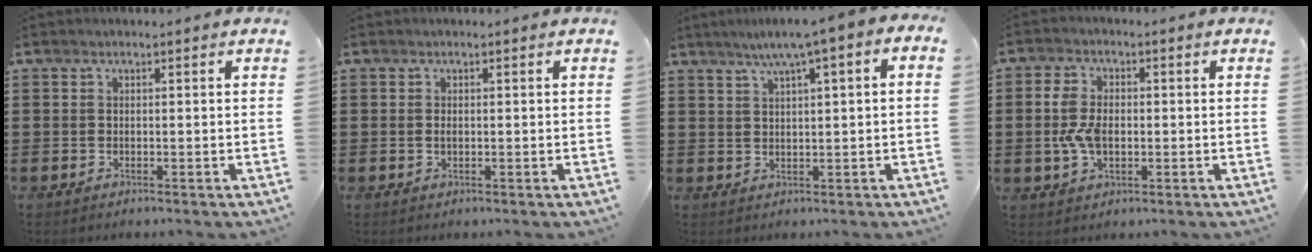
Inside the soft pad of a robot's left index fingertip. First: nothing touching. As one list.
[{"total": 0.8, "force": [0.0, 0.3, 0.7], "torque": [-0.016, -0.001, -0.001]}, {"total": 4.0, "force": [1.9, 0.4, 3.5], "torque": [-0.070, -0.007, 0.026]}, {"total": 5.7, "force": [-0.4, 3.5, 4.5], "torque": [-0.113, 0.000, -0.016]}]